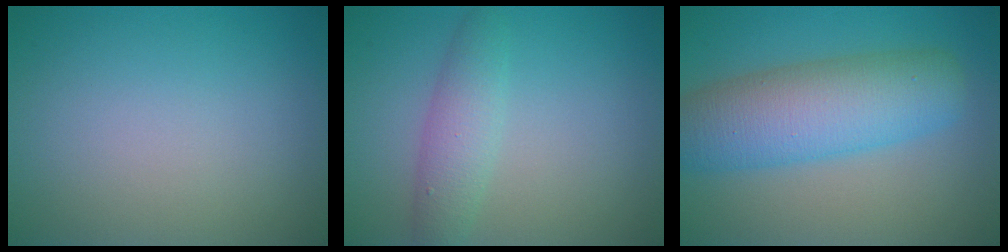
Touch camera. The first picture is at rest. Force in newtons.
{"total": 2.8, "press": 2.8, "slide": 0.0}
{"total": 7.7, "press": 7.7, "slide": 0.2}